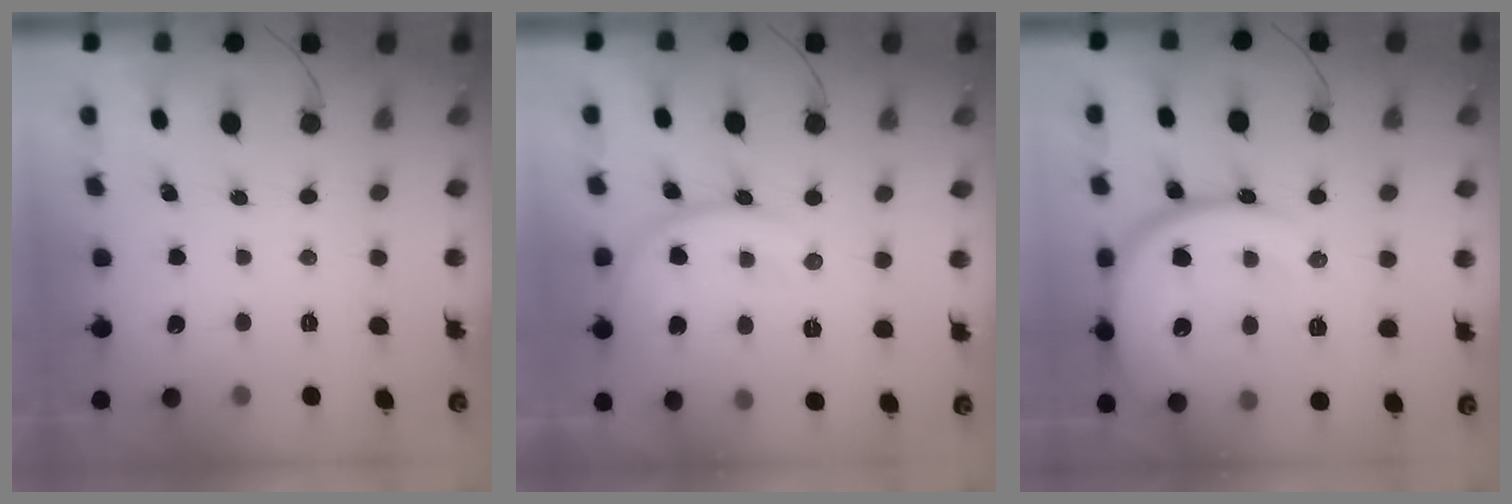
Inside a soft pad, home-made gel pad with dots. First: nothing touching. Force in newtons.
{"total": 12.1, "press": 12.1, "slide": 0.5}
{"total": 20.0, "press": 19.9, "slide": 1.8}